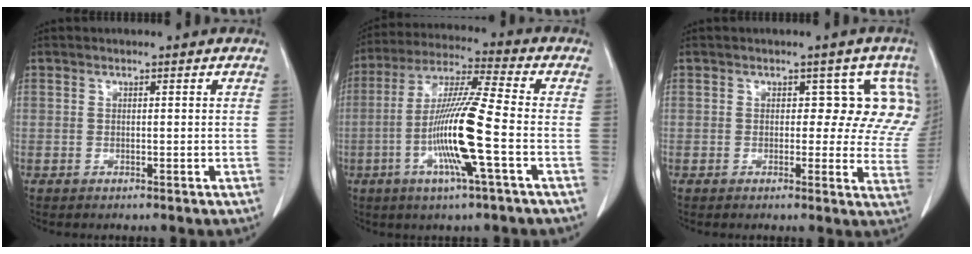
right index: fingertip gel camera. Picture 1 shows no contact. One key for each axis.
{"total": 13.6, "fx": -3.5, "fy": -0.4, "fz": 13.2, "tx": -0.264, "ty": -0.007, "tz": -0.075}
{"total": 7.2, "fx": 2.5, "fy": 4.4, "fz": 5.1, "tx": -0.029, "ty": 0.006, "tz": 0.011}